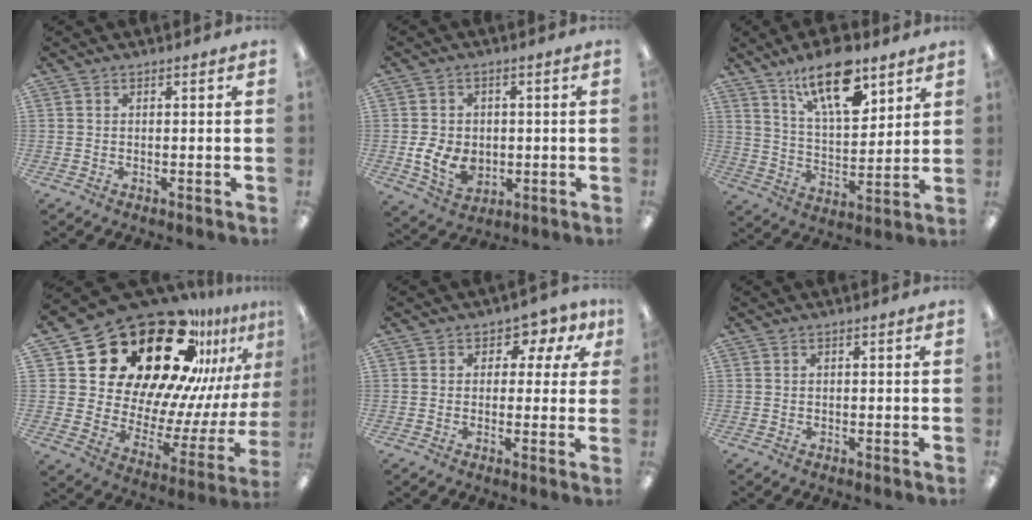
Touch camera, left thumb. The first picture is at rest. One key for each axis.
{"total": 8.5, "fx": -1.5, "fy": 6.8, "fz": 4.9, "tx": -0.086, "ty": 0.014, "tz": -0.020}
{"total": 16.4, "fx": 10.9, "fy": 6.4, "fz": 10.5, "tx": -0.167, "ty": -0.052, "tz": 0.182}
{"total": 34.3, "fx": 21.4, "fy": 18.1, "fz": 19.7, "tx": -0.296, "ty": -0.171, "tz": 0.409}
{"total": 4.8, "fx": 1.5, "fy": 3.8, "fz": 2.4, "tx": -0.034, "ty": 0.002, "tz": 0.023}
{"total": 0.0}